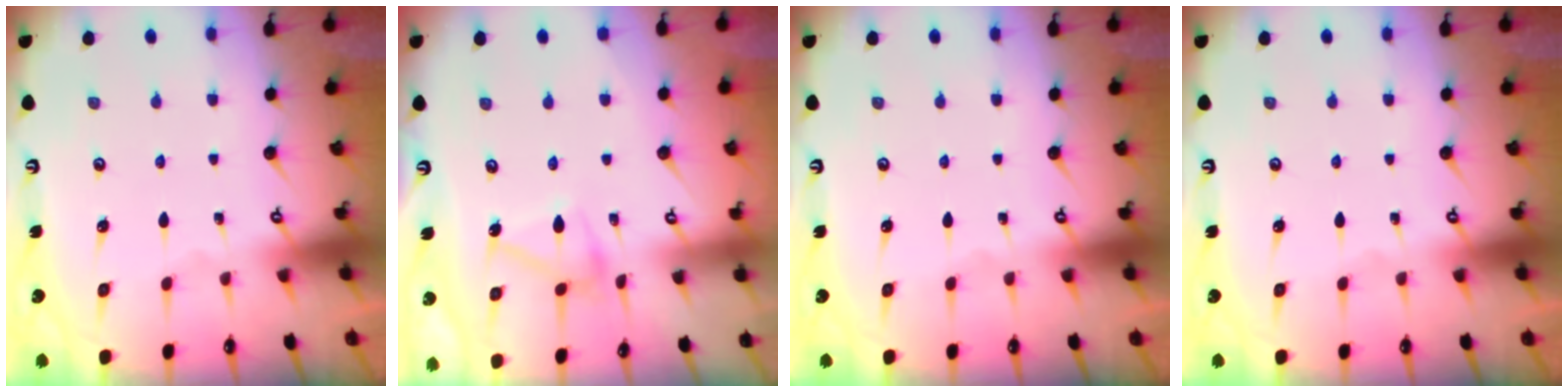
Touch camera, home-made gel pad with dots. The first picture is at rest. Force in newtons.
{"total": 11.5, "press": 11.4, "slide": 0.4}
{"total": 0.0}
{"total": 0.0}